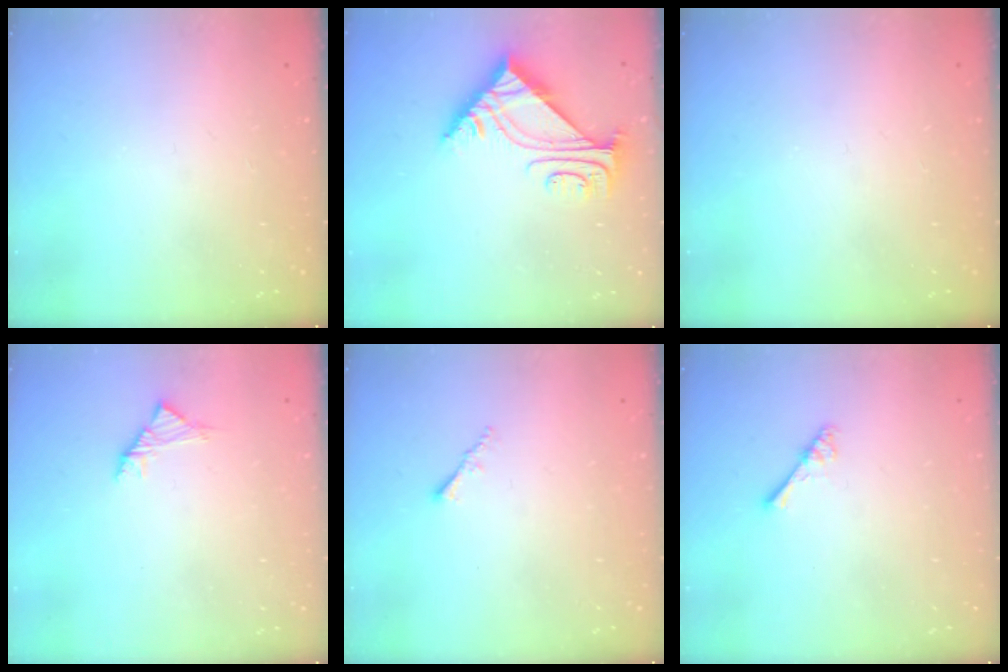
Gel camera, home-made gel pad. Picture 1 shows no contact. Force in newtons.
{"total": 7.0, "press": 6.9, "slide": 0.9}
{"total": 0.0}
{"total": 2.8, "press": 2.6, "slide": 0.8}
{"total": 1.0, "press": 1.0, "slide": 0.4}
{"total": 2.4, "press": 2.4, "slide": 0.4}